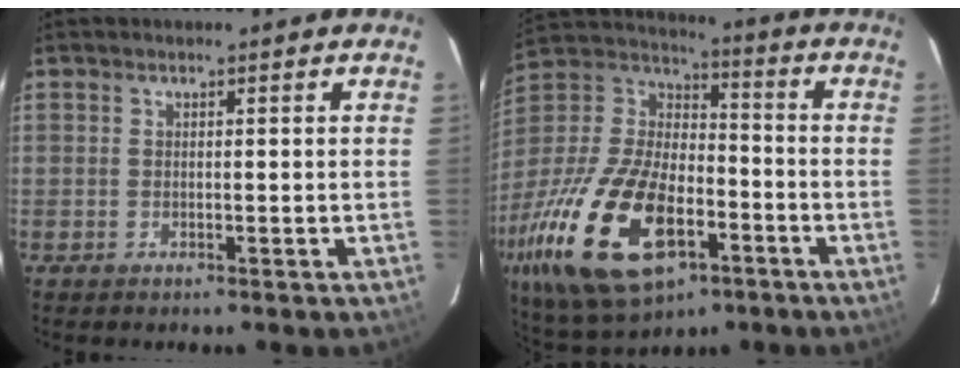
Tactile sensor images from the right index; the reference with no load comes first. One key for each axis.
{"total": 28.8, "fx": -12.3, "fy": 15.1, "fz": 21.2, "tx": -0.462, "ty": -0.036, "tz": -0.205}